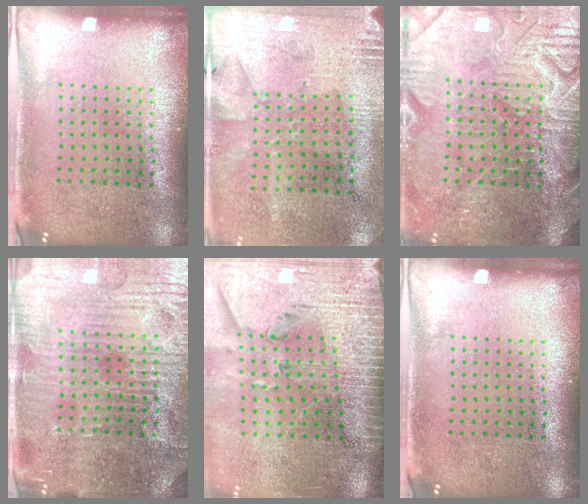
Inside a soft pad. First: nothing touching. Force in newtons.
{"total": 2.7, "press": 2.3, "slide": 1.5}
{"total": 4.1, "press": 3.9, "slide": 1.4}
{"total": 5.3, "press": 5.0, "slide": 1.5}
{"total": 3.7, "press": 3.2, "slide": 1.9}
{"total": 0.0}